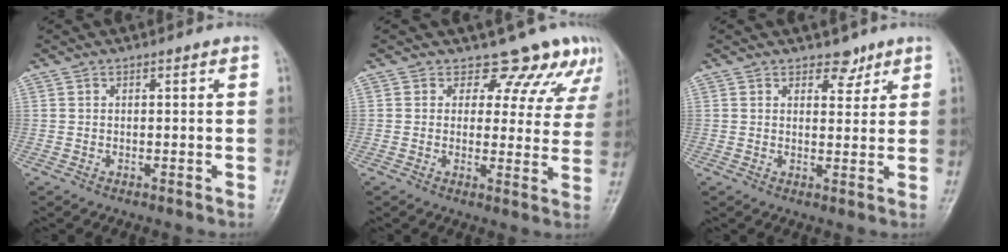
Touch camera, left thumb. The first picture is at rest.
{"total": 10.0, "force": [8.3, 5.3, 1.6], "torque": [0.031, -0.043, 0.074]}
{"total": 3.4, "force": [2.5, 2.1, 1.1], "torque": [0.008, -0.015, 0.036]}